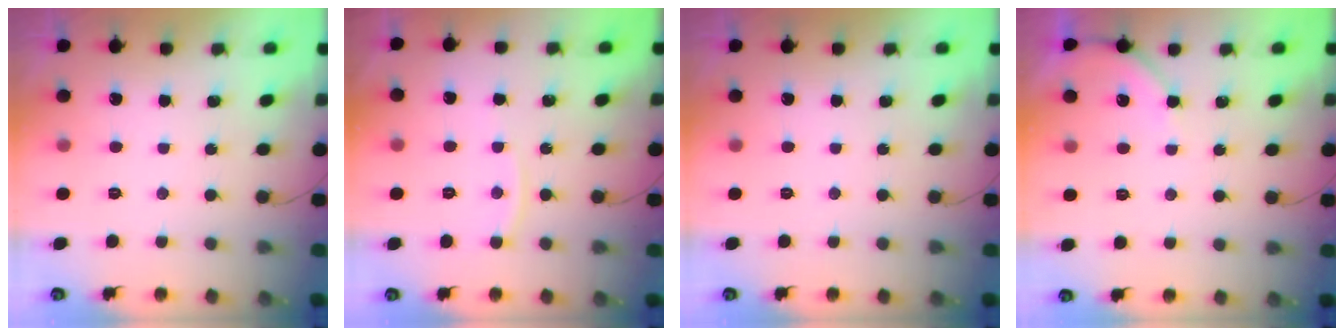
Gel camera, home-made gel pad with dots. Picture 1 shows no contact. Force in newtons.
{"total": 5.3, "press": 5.3, "slide": 0.5}
{"total": 0.0}
{"total": 4.7, "press": 4.6, "slide": 0.7}